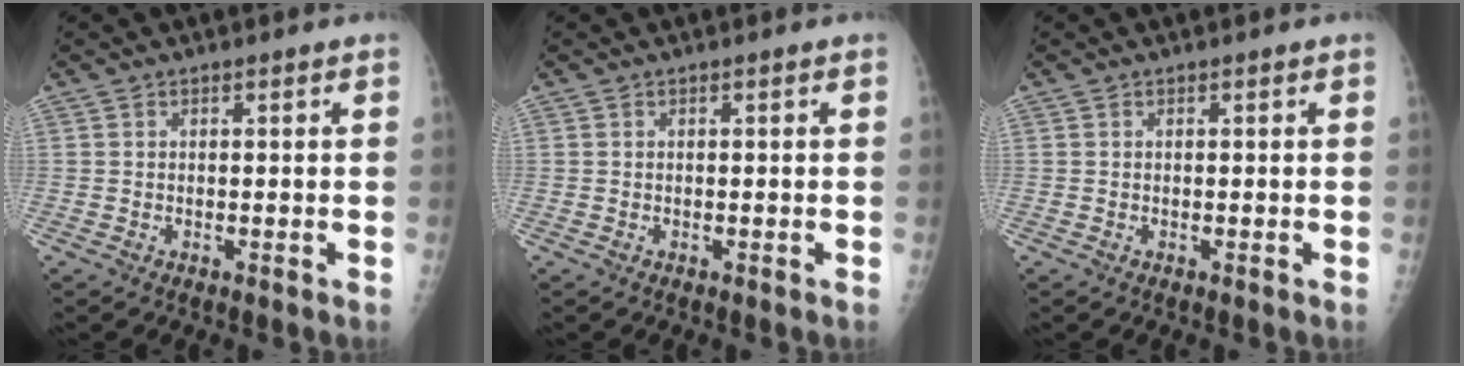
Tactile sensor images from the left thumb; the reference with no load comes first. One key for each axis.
{"total": 0.0}
{"total": 0.0}